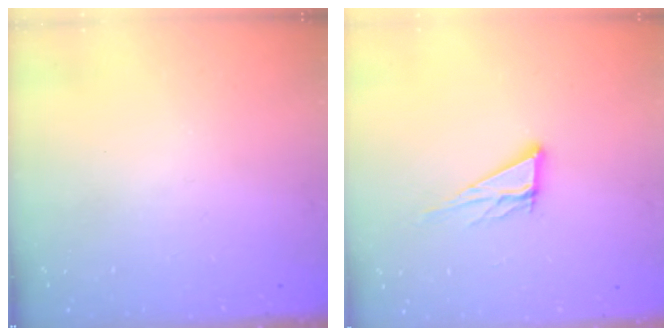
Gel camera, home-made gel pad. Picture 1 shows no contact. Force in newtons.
{"total": 8.0, "press": 8.0, "slide": 0.7}